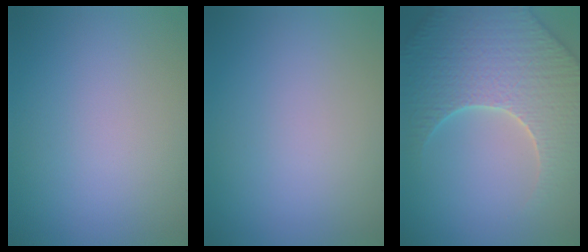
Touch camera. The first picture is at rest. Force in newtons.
{"total": 0.0}
{"total": 7.7, "press": 7.4, "slide": 2.0}